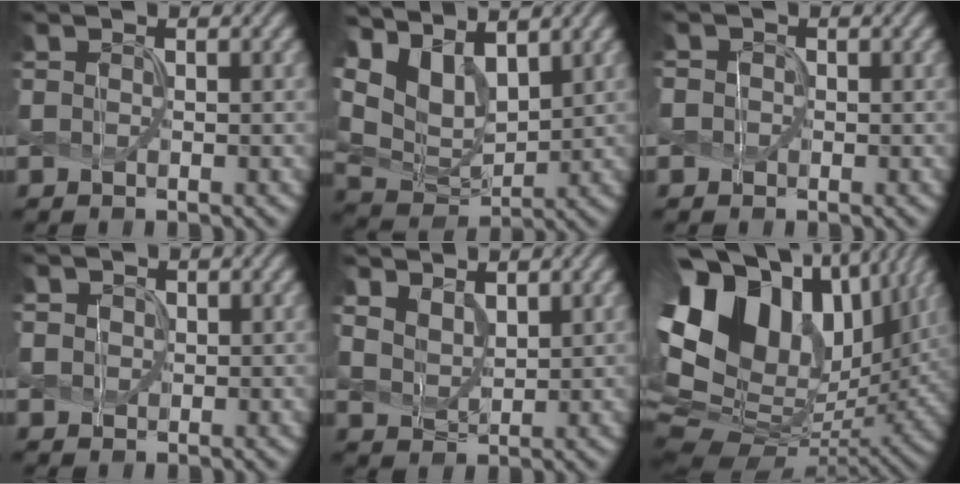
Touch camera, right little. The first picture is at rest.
{"total": 7.5, "force": [3.8, 4.1, 4.9], "torque": [-0.112, 0.003, 0.070]}
{"total": 1.4, "force": [0.0, 1.3, 0.4], "torque": [-0.002, 0.004, -0.015]}
{"total": 0.9, "force": [0.5, 0.8, 0.2], "torque": [-0.005, 0.000, 0.011]}
{"total": 2.7, "force": [2.0, 1.2, 1.2], "torque": [-0.038, 0.000, 0.040]}
{"total": 16.5, "force": [4.7, 11.4, 11.0], "torque": [-0.246, 0.031, 0.081]}